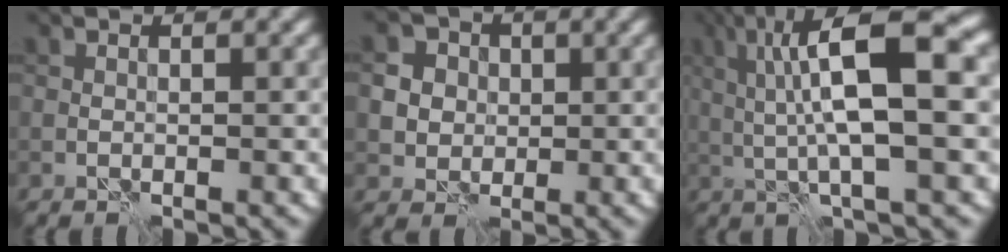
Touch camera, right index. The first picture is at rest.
{"total": 6.9, "force": [1.7, 6.2, 2.5], "torque": [-0.056, 0.027, 0.022]}
{"total": 10.7, "force": [2.1, 2.7, 10.2], "torque": [-0.173, 0.017, 0.033]}